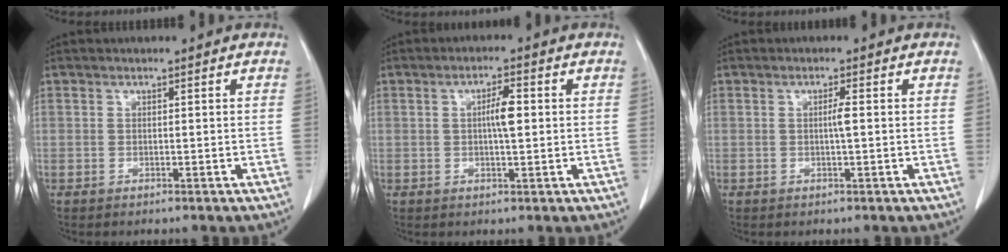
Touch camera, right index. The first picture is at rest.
{"total": 3.6, "force": [0.3, 0.6, 3.6], "torque": [-0.064, 0.003, 0.004]}
{"total": 1.5, "force": [0.0, -0.1, 1.5], "torque": [-0.030, 0.000, 0.000]}